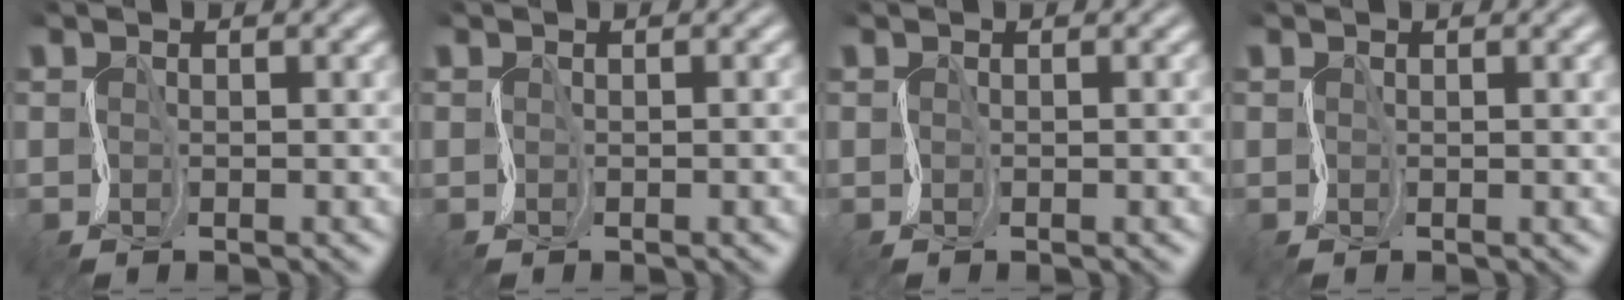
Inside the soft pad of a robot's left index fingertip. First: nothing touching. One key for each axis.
{"total": 1.9, "fx": -0.1, "fy": 0.9, "fz": 1.7, "tx": -0.009, "ty": 0.007, "tz": -0.006}
{"total": 1.3, "fx": 0.0, "fy": 0.6, "fz": 1.2, "tx": -0.002, "ty": 0.005, "tz": -0.005}
{"total": 2.0, "fx": 0.6, "fy": 0.8, "fz": 1.7, "tx": -0.013, "ty": 0.010, "tz": 0.000}